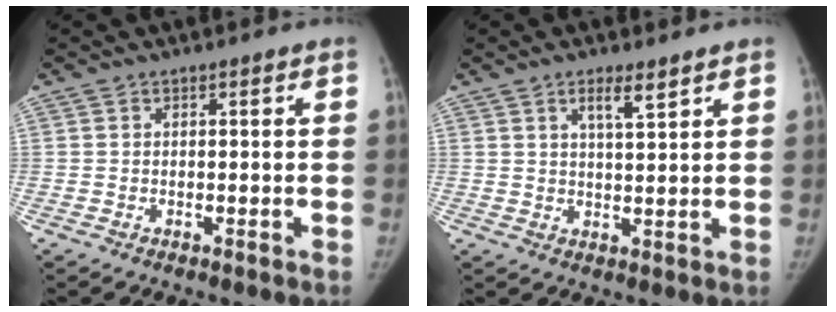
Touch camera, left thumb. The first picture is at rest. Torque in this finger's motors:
{"motor_torque": [-0.02, 0.05, 0.05, 0.26, 0.01]}